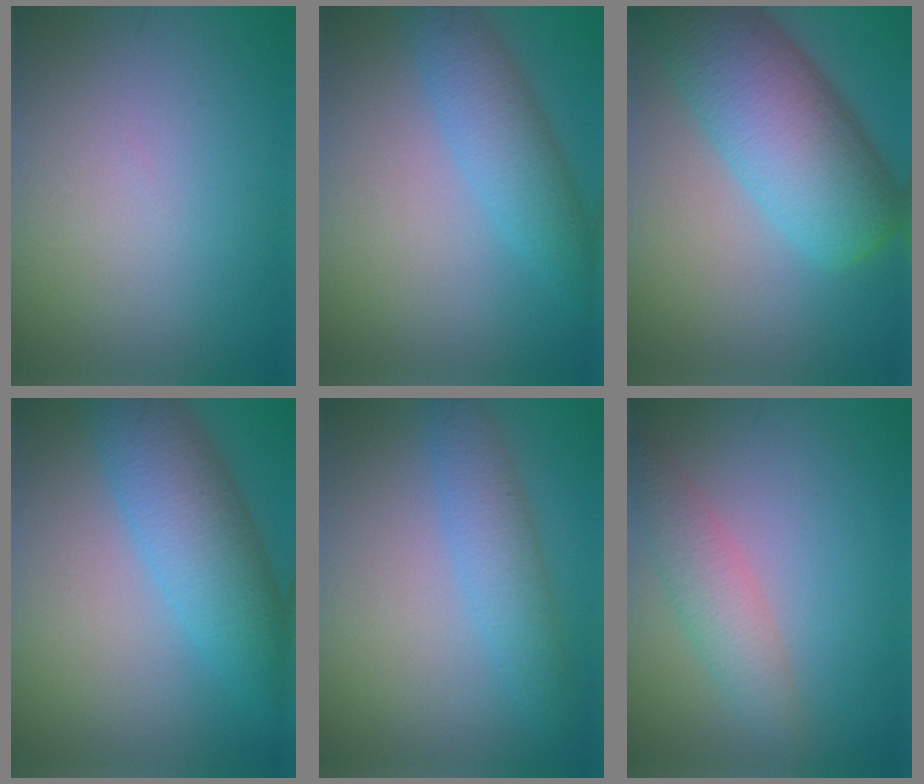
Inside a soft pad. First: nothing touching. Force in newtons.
{"total": 4.5, "press": 4.5, "slide": 0.1}
{"total": 10.9, "press": 10.9, "slide": 0.5}
{"total": 7.6, "press": 7.6, "slide": 0.3}
{"total": 3.3, "press": 3.3, "slide": 0.1}
{"total": 3.3, "press": 3.3, "slide": 0.2}